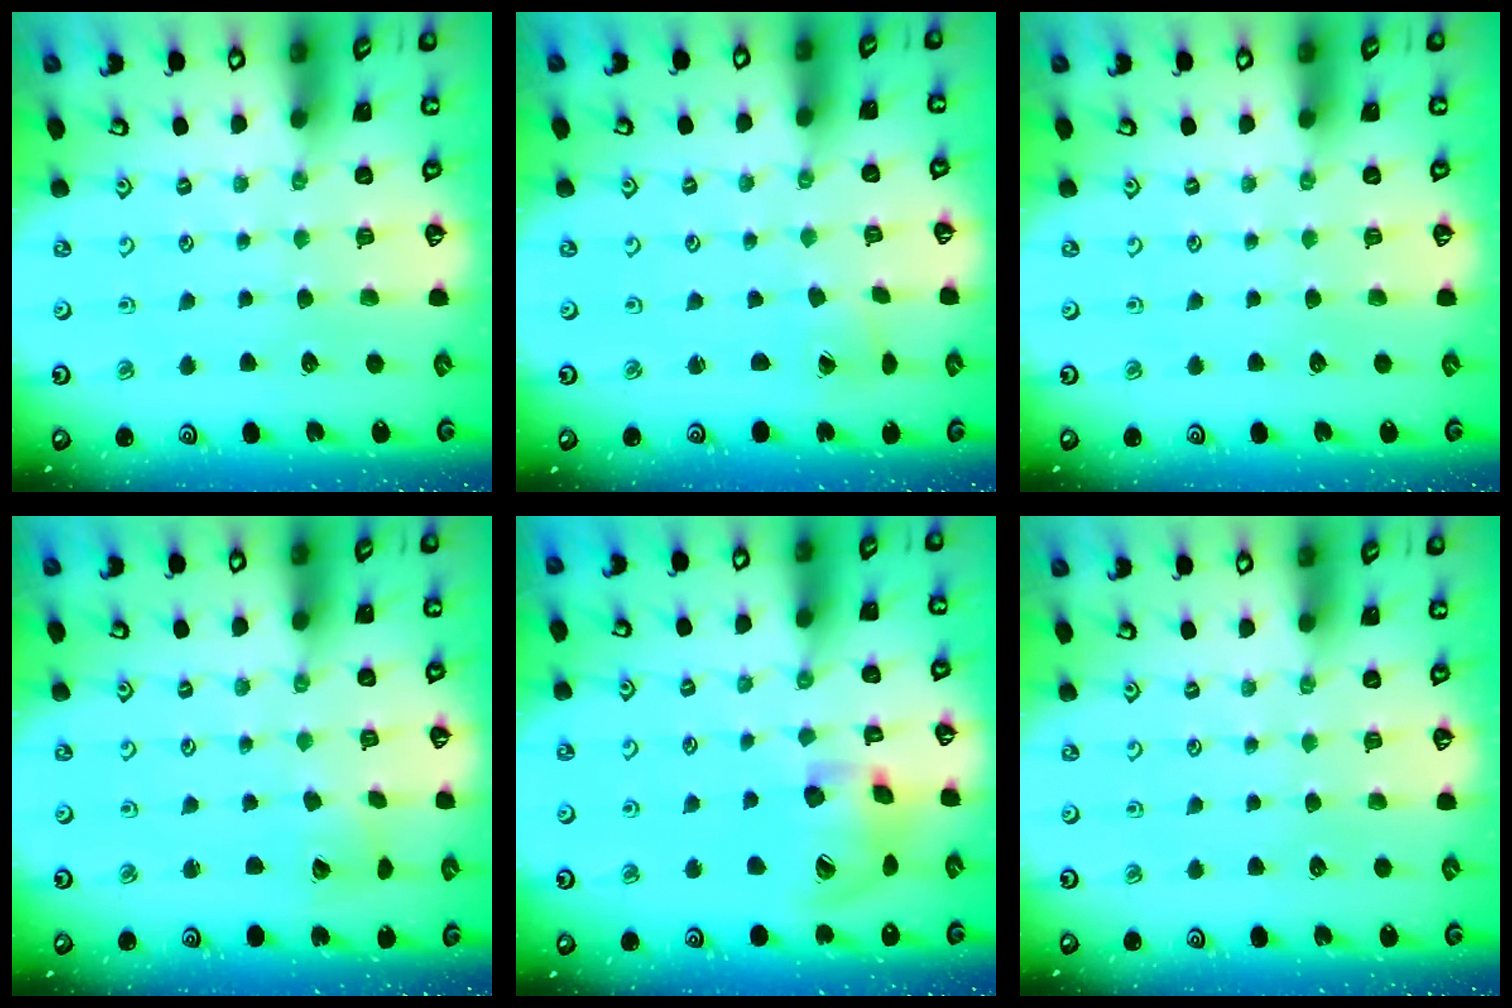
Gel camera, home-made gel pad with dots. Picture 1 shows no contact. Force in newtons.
{"total": 0.8, "press": 0.8, "slide": 0.1}
{"total": 0.0}
{"total": 2.5, "press": 2.5, "slide": 0.4}
{"total": 14.2, "press": 14.1, "slide": 1.1}
{"total": 0.0}